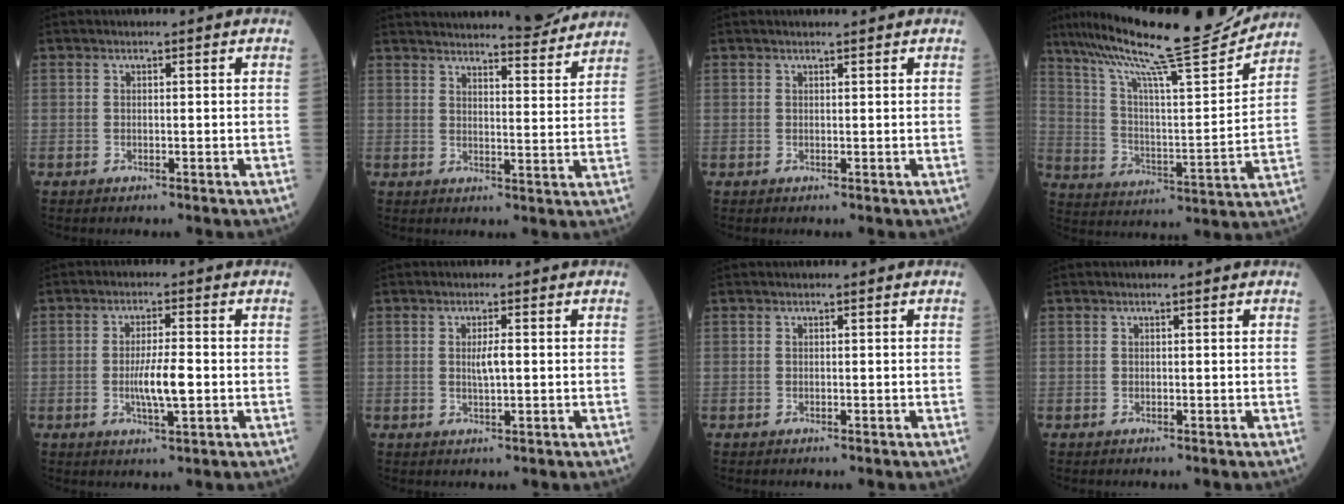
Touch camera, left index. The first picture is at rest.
{"total": 13.3, "force": [12.5, 0.7, 4.3], "torque": [-0.058, -0.008, 0.157]}
{"total": 1.5, "force": [1.3, 0.0, 0.6], "torque": [-0.006, 0.008, 0.023]}
{"total": 21.5, "force": [18.8, 0.1, 10.4], "torque": [-0.181, -0.015, 0.295]}
{"total": 5.4, "force": [-1.0, 0.7, 5.3], "torque": [-0.102, -0.007, -0.016]}
{"total": 2.3, "force": [0.1, 0.3, 2.2], "torque": [-0.042, -0.001, 0.004]}
{"total": 0.0}
{"total": 0.0}